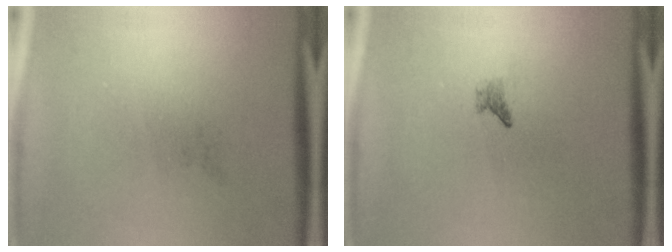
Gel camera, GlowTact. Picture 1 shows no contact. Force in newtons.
{"total": 0.8}